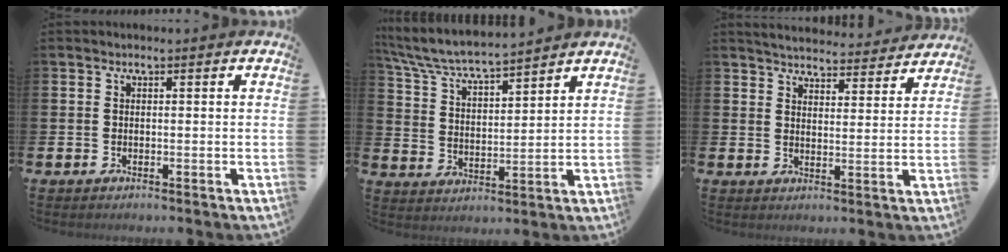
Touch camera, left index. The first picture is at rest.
{"total": 6.7, "force": [6.4, 0.5, 1.8], "torque": [-0.065, -0.041, 0.111]}
{"total": 4.8, "force": [4.7, 0.7, 0.2], "torque": [-0.018, -0.037, 0.083]}